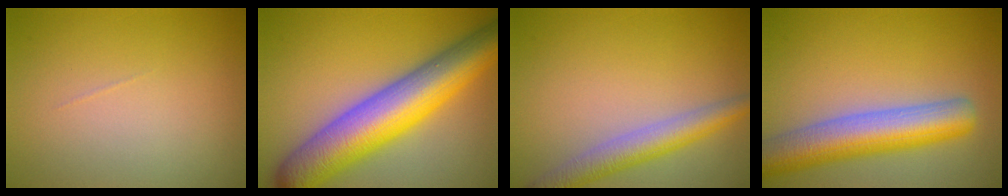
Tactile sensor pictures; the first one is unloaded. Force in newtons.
{"total": 11.2, "press": 11.2, "slide": 0.3}
{"total": 4.2, "press": 4.2, "slide": 0.1}
{"total": 8.0, "press": 8.0, "slide": 0.5}